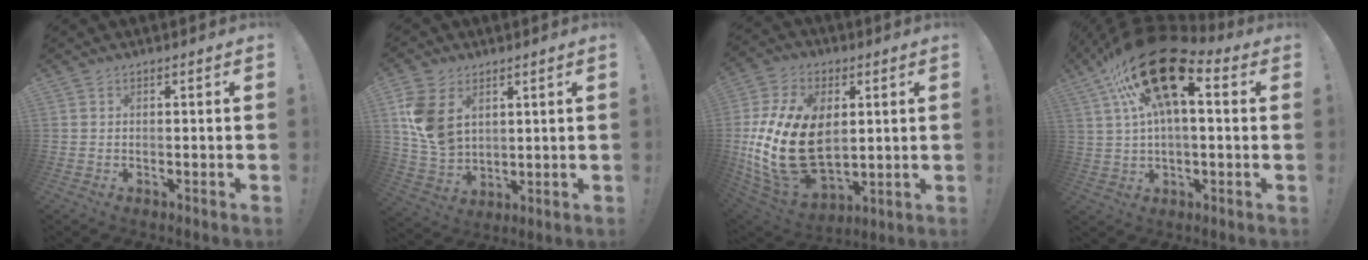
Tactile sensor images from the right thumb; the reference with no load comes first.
{"total": 12.6, "force": [4.5, 8.9, 7.6], "torque": [-0.154, -0.019, 0.091]}
{"total": 24.7, "force": [0.8, 16.3, 18.6], "torque": [-0.381, -0.008, 0.026]}
{"total": 21.6, "force": [8.7, 9.8, 17.2], "torque": [-0.306, -0.035, 0.153]}